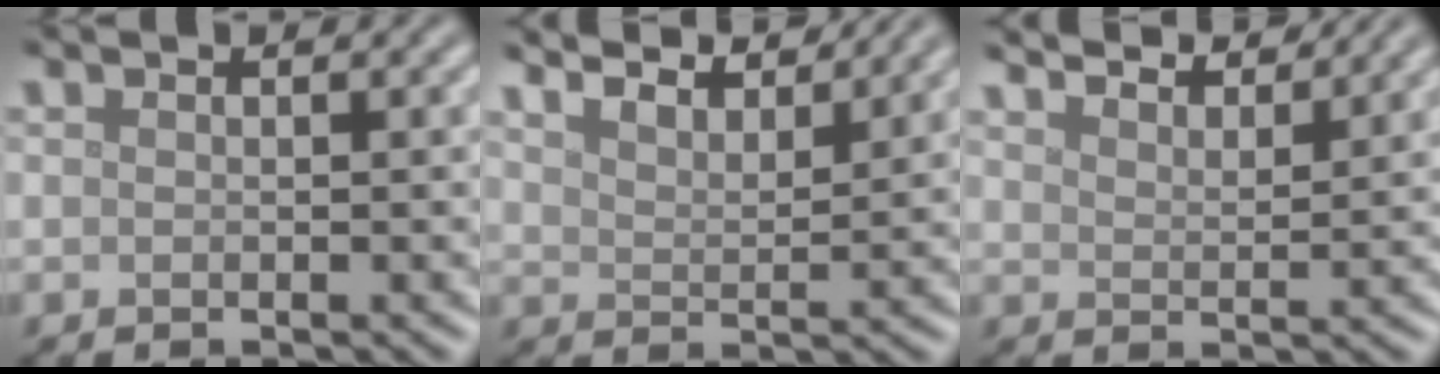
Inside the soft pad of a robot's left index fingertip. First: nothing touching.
{"total": 9.1, "force": [8.0, 2.2, 3.7], "torque": [-0.059, 0.014, 0.095]}
{"total": 7.3, "force": [6.7, 1.4, 2.6], "torque": [-0.035, 0.013, 0.079]}